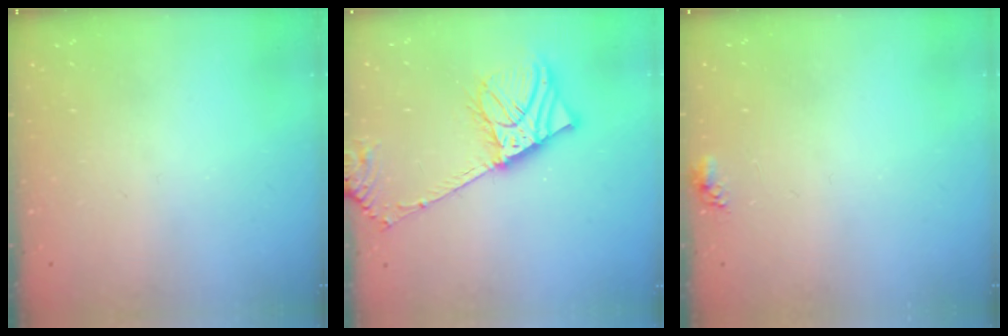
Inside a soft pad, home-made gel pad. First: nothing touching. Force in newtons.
{"total": 9.5, "press": 9.4, "slide": 1.6}
{"total": 5.6, "press": 5.5, "slide": 0.7}